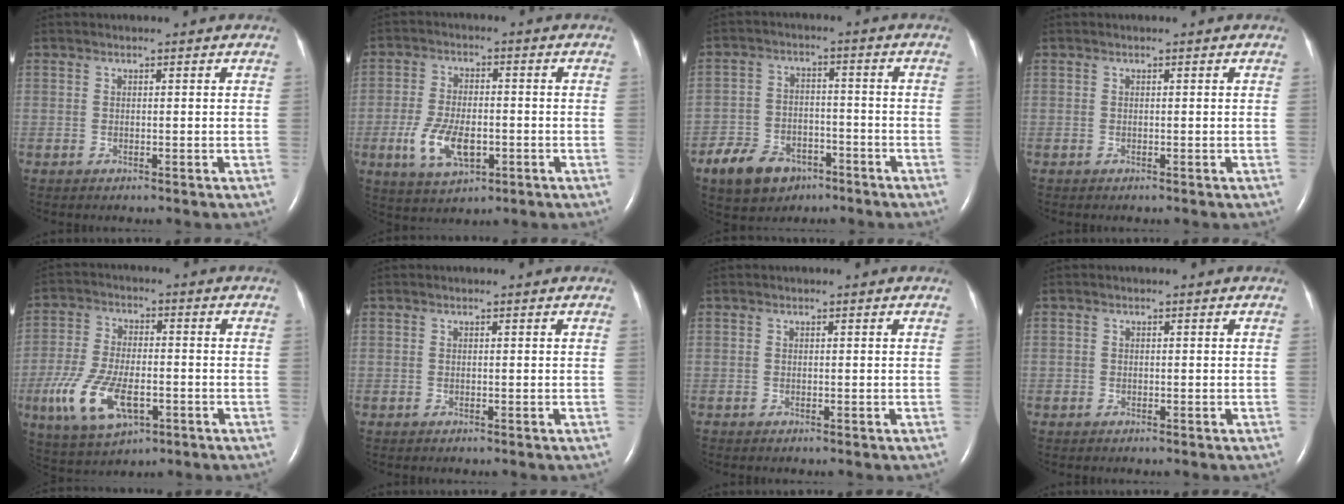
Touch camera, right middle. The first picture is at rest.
{"total": 8.2, "force": [-2.5, 3.9, 6.8], "torque": [-0.147, -0.004, -0.038]}
{"total": 8.9, "force": [-5.6, 5.7, 3.9], "torque": [-0.088, 0.004, -0.089]}
{"total": 0.0}
{"total": 11.8, "force": [-4.2, 5.2, 9.7], "torque": [-0.211, -0.008, -0.068]}
{"total": 0.0}
{"total": 0.0}
{"total": 0.6, "force": [-0.3, 0.5, 0.0], "torque": [-0.002, 0.006, -0.007]}